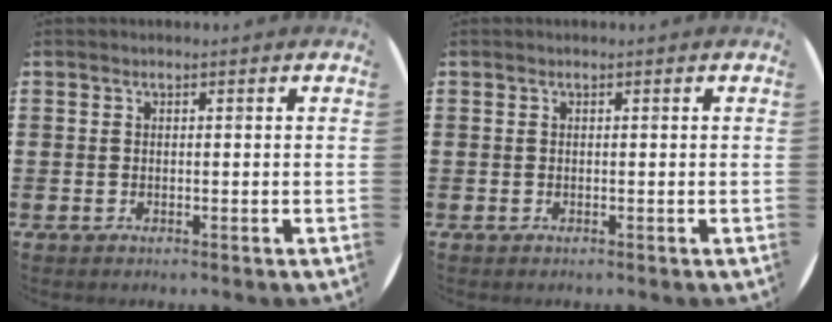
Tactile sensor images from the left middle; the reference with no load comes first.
{"total": 0.0}